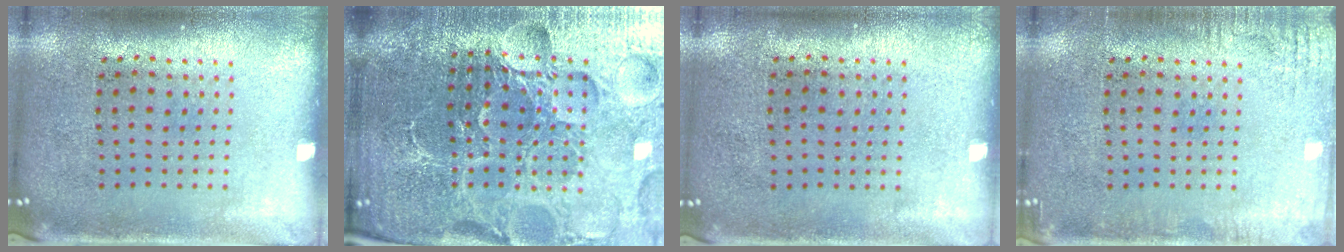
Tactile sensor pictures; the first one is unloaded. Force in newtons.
{"total": 6.1, "press": 5.6, "slide": 2.4}
{"total": 0.0}
{"total": 2.0, "press": 2.0, "slide": 0.2}